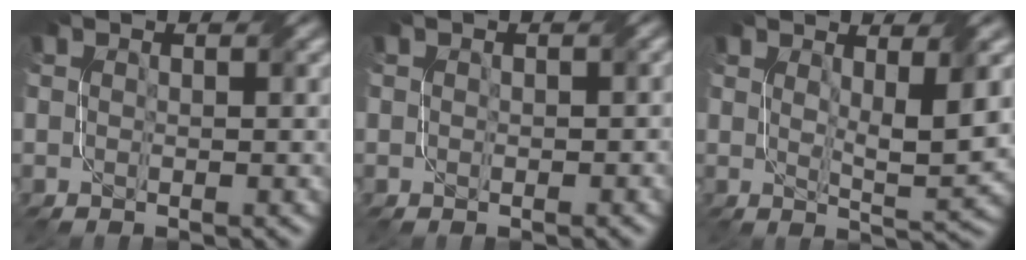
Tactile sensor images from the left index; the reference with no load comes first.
{"total": 0.7, "force": [0.0, 0.7, 0.2], "torque": [-0.001, -0.002, 0.000]}
{"total": 4.6, "force": [1.6, 1.1, 4.1], "torque": [-0.068, -0.011, 0.030]}